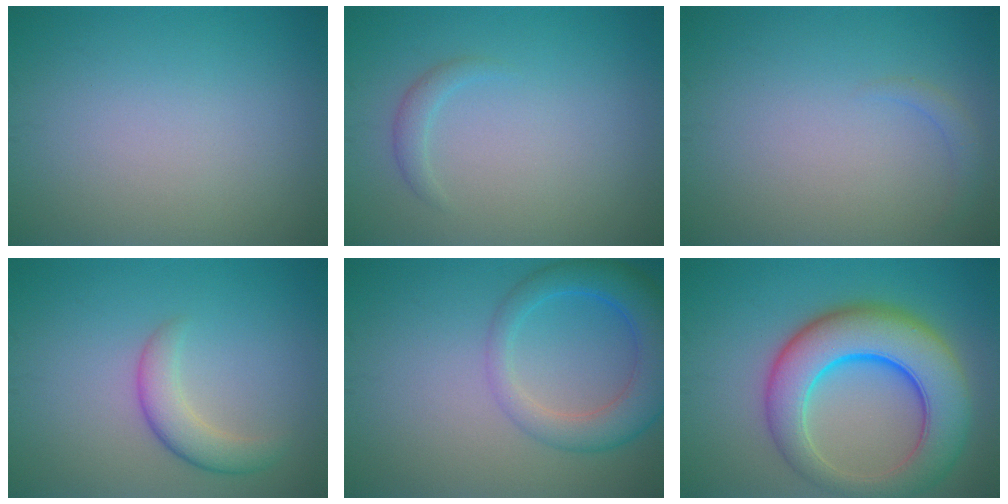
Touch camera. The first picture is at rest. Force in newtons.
{"total": 1.2, "press": 1.2, "slide": 0.0}
{"total": 1.0, "press": 1.0, "slide": 0.2}
{"total": 3.0, "press": 3.0, "slide": 0.1}
{"total": 4.2, "press": 4.2, "slide": 0.2}
{"total": 10.1, "press": 10.1, "slide": 0.4}